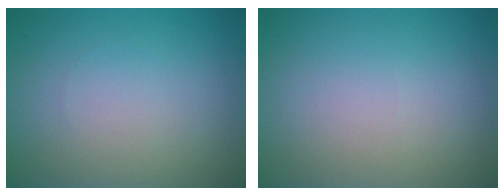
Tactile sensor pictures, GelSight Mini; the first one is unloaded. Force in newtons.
{"total": 0.0}